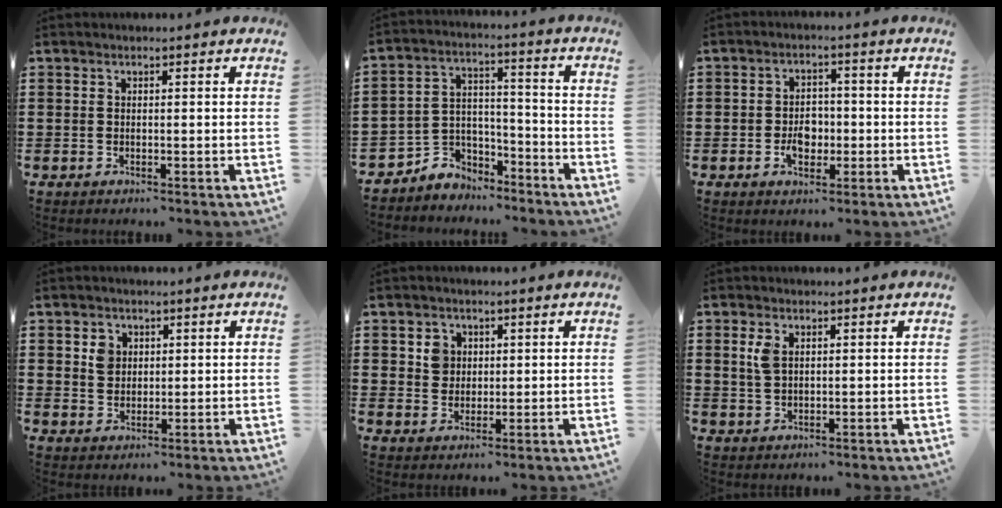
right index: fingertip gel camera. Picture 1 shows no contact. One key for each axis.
{"total": 4.8, "fx": -3.9, "fy": 2.9, "fz": -0.5, "tx": -0.011, "ty": 0.003, "tz": -0.081}
{"total": 4.2, "fx": -1.1, "fy": 3.0, "fz": 2.7, "tx": -0.046, "ty": 0.005, "tz": -0.022}
{"total": 3.0, "fx": 1.1, "fy": 2.6, "fz": 1.1, "tx": -0.031, "ty": 0.011, "tz": 0.019}
{"total": 3.2, "fx": 1.0, "fy": 2.9, "fz": 0.9, "tx": -0.022, "ty": 0.008, "tz": 0.016}
{"total": 2.8, "fx": 1.0, "fy": 1.5, "fz": 2.1, "tx": -0.048, "ty": 0.007, "tz": 0.017}